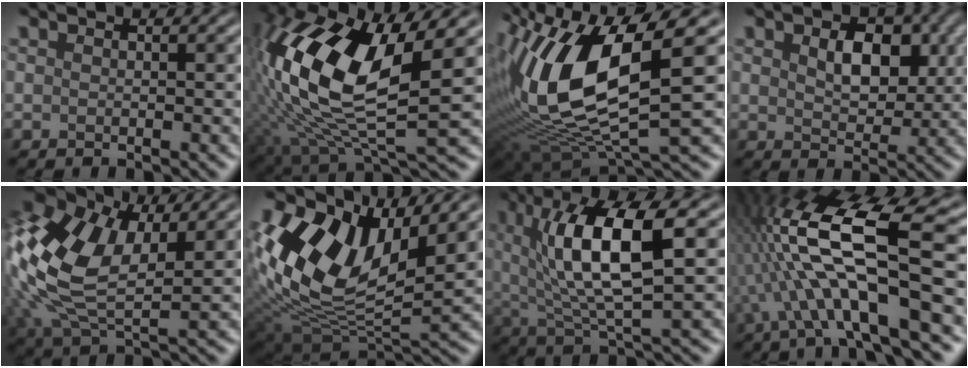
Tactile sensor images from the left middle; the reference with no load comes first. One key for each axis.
{"total": 12.4, "fx": 1.3, "fy": 4.2, "fz": 11.6, "tx": -0.291, "ty": -0.023, "tz": 0.066}
{"total": 9.5, "fx": 1.0, "fy": 2.9, "fz": 8.9, "tx": -0.224, "ty": -0.030, "tz": 0.065}
{"total": 1.2, "fx": 0.2, "fy": 0.4, "fz": 1.1, "tx": -0.049, "ty": -0.022, "tz": 0.041}
{"total": 8.2, "fx": 1.7, "fy": 4.6, "fz": 6.5, "tx": -0.219, "ty": -0.016, "tz": 0.074}
{"total": 10.5, "fx": 2.8, "fy": 5.8, "fz": 8.3, "tx": -0.215, "ty": -0.017, "tz": 0.094}
{"total": 6.6, "fx": 0.8, "fy": 1.1, "fz": 6.5, "tx": -0.148, "ty": -0.025, "tz": 0.059}
{"total": 10.1, "fx": -3.3, "fy": 1.4, "fz": 9.4, "tx": -0.211, "ty": -0.002, "tz": -0.024}